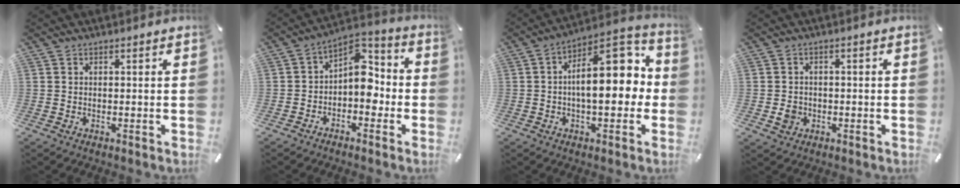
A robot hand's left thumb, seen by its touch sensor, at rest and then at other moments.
{"total": 9.0, "force": [-0.8, 6.4, 6.4], "torque": [-0.079, 0.000, -0.018]}
{"total": 17.2, "force": [1.7, 8.4, 14.9], "torque": [-0.189, -0.017, 0.026]}
{"total": 3.5, "force": [-0.9, 3.1, 1.2], "torque": [-0.011, 0.001, -0.017]}